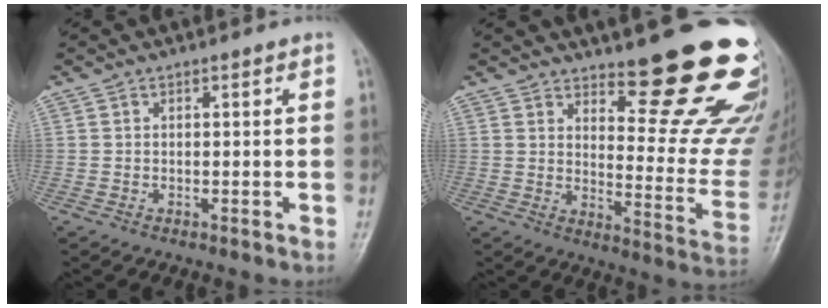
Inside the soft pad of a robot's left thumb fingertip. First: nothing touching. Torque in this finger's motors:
{"motor_torque": [2.54, 2.47, 1.45, -1.32, 0.29]}